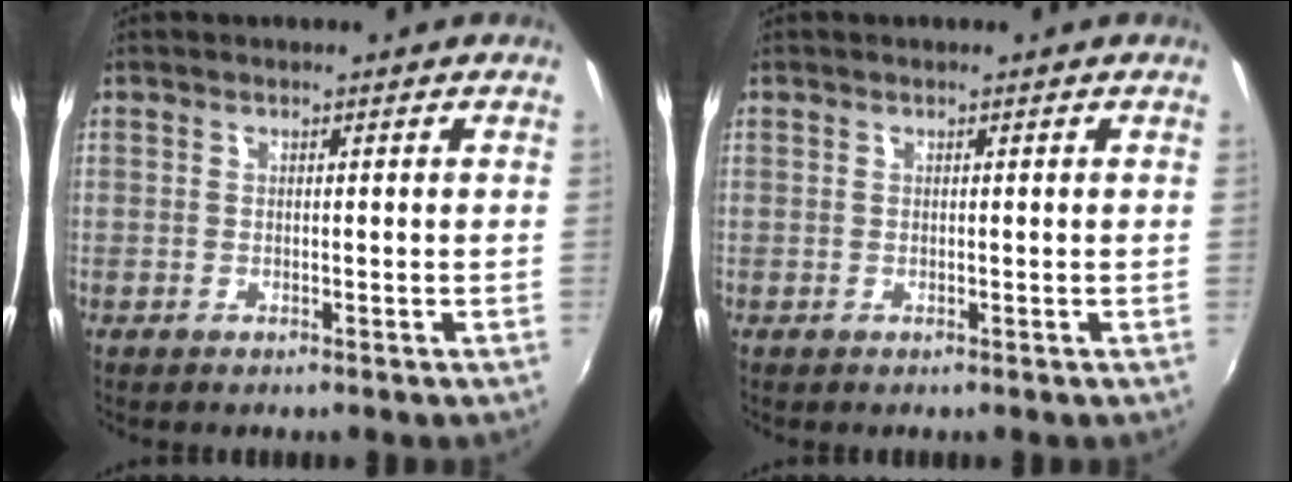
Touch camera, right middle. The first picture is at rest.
{"total": 0.0}